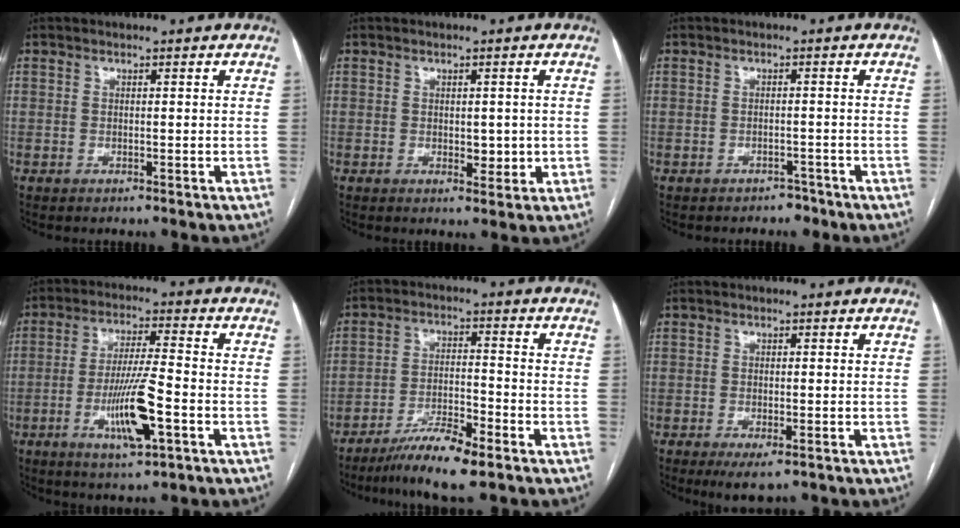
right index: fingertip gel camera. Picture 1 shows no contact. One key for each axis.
{"total": 3.0, "fx": -0.1, "fy": 1.7, "fz": 2.5, "tx": -0.030, "ty": -0.002, "tz": 0.005}
{"total": 2.3, "fx": -1.9, "fy": 1.4, "fz": 0.1, "tx": -0.003, "ty": 0.008, "tz": -0.024}
{"total": 10.3, "fx": -3.6, "fy": 1.1, "fz": 9.6, "tx": -0.181, "ty": -0.008, "tz": -0.064}
{"total": 8.5, "fx": -6.2, "fy": 0.7, "fz": 5.8, "tx": -0.108, "ty": -0.019, "tz": -0.111}
{"total": 4.0, "fx": -2.3, "fy": 1.2, "fz": 3.0, "tx": -0.046, "ty": -0.007, "tz": -0.030}